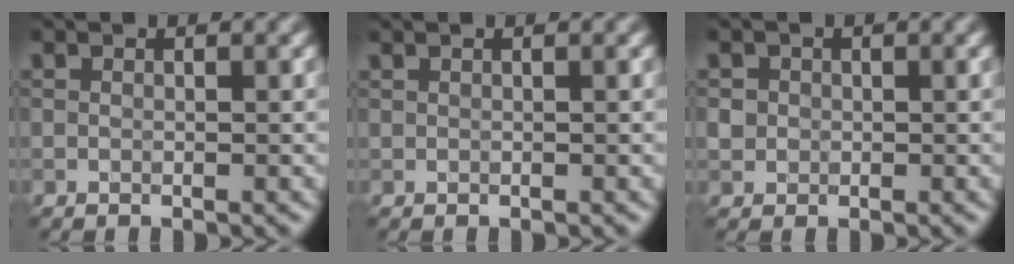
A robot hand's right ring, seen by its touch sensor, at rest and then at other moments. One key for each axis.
{"total": 0.0}
{"total": 1.5, "fx": 0.1, "fy": 1.4, "fz": 0.5, "tx": -0.004, "ty": 0.003, "tz": 0.003}